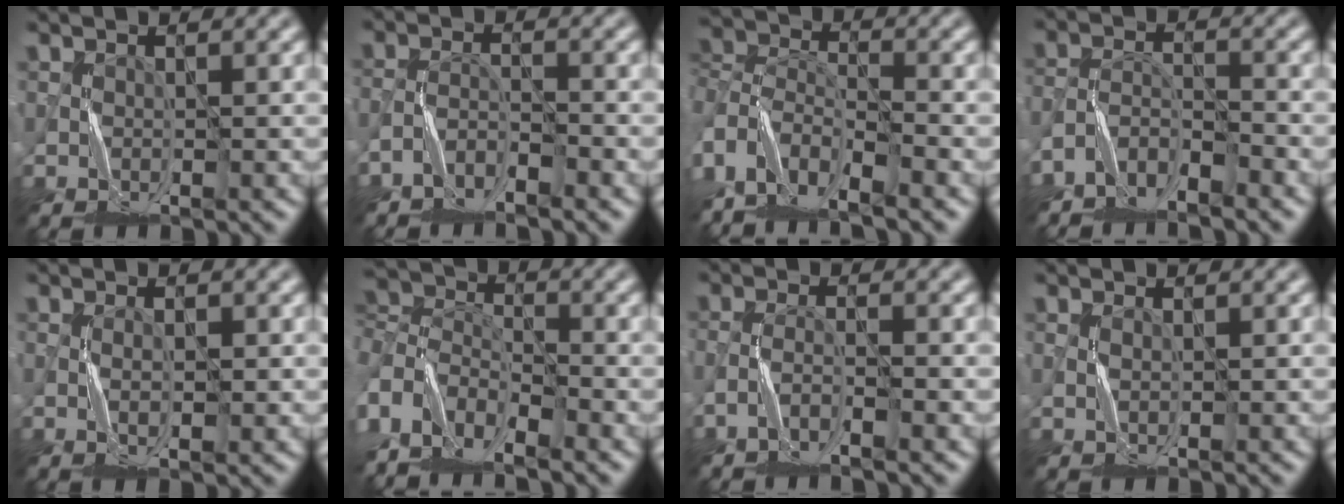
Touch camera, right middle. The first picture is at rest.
{"total": 2.4, "force": [-2.4, 0.2, 0.1], "torque": [-0.004, 0.009, -0.051]}
{"total": 6.4, "force": [-5.0, 2.7, 3.1], "torque": [-0.057, 0.007, -0.101]}
{"total": 3.6, "force": [-3.5, 0.6, 0.3], "torque": [-0.007, 0.007, -0.076]}
{"total": 1.0, "force": [-0.4, 0.3, 0.9], "torque": [-0.017, 0.003, -0.008]}
{"total": 5.8, "force": [-3.8, 3.2, 2.8], "torque": [-0.054, 0.010, -0.089]}
{"total": 1.9, "force": [-1.8, -0.1, 0.6], "torque": [-0.015, 0.009, -0.042]}
{"total": 0.0}